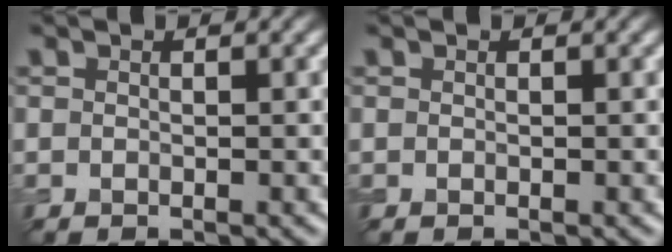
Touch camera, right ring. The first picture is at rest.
{"total": 0.0}